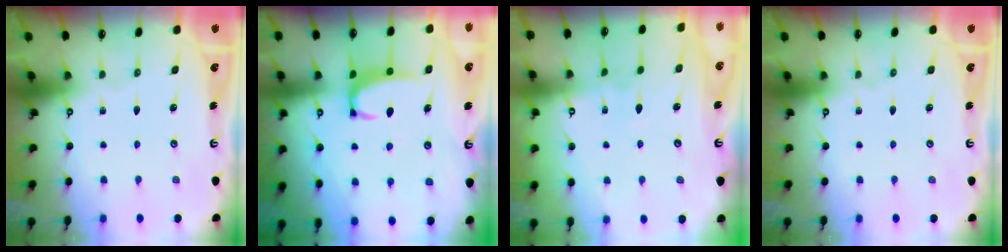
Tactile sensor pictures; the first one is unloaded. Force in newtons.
{"total": 2.2, "press": 2.1, "slide": 0.6}
{"total": 3.0, "press": 3.0, "slide": 0.4}
{"total": 0.0}